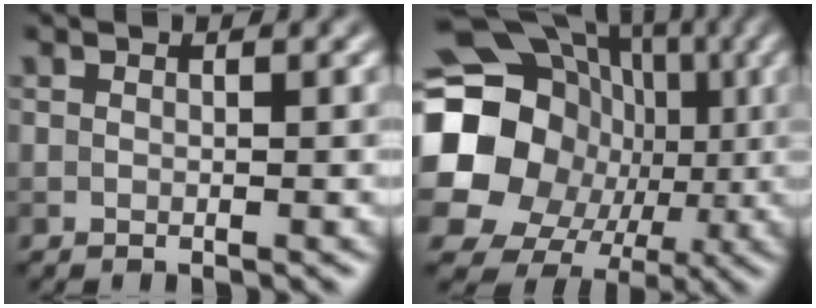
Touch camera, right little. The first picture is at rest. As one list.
[{"total": 21.1, "force": [-0.4, 19.1, 8.8], "torque": [-0.185, 0.004, -0.045]}]